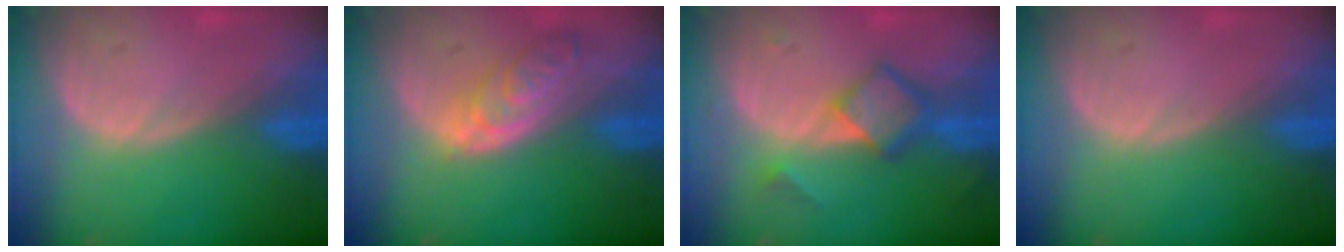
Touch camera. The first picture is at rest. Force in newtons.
{"total": 5.9, "press": 5.4, "slide": 2.5}
{"total": 6.0, "press": 5.1, "slide": 3.1}
{"total": 0.0}